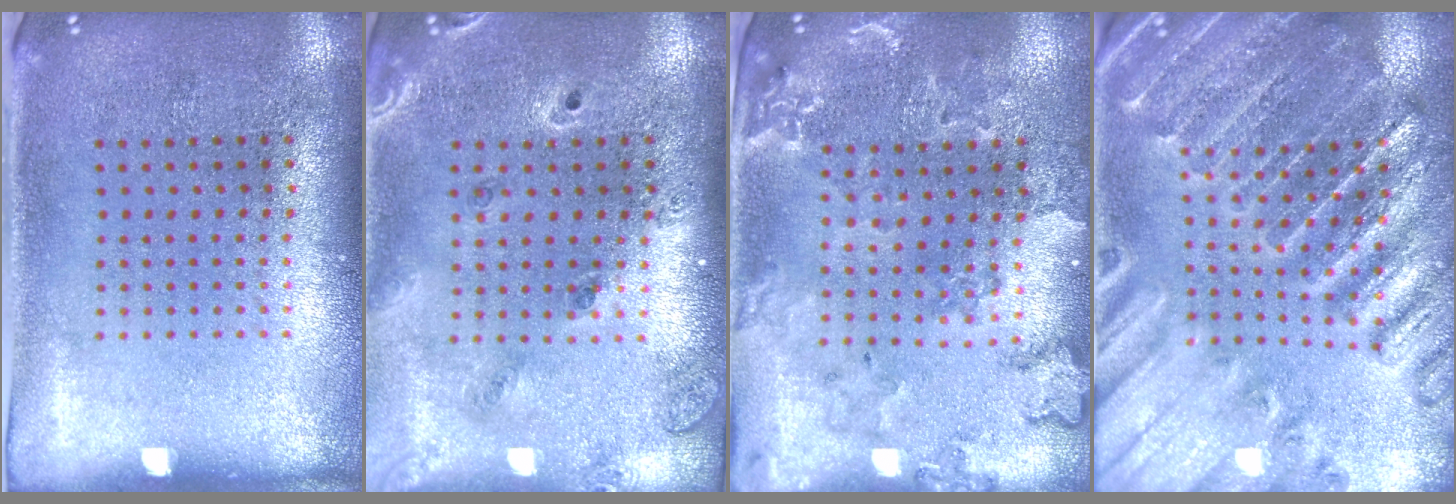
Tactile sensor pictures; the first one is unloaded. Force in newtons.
{"total": 1.4, "press": 1.3, "slide": 0.4}
{"total": 0.9, "press": 0.9, "slide": 0.2}
{"total": 2.8, "press": 2.8, "slide": 0.4}